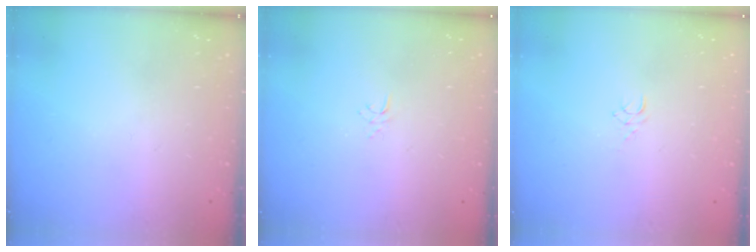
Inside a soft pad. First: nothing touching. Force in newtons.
{"total": 2.9, "press": 2.9, "slide": 0.3}
{"total": 5.0, "press": 4.9, "slide": 0.3}